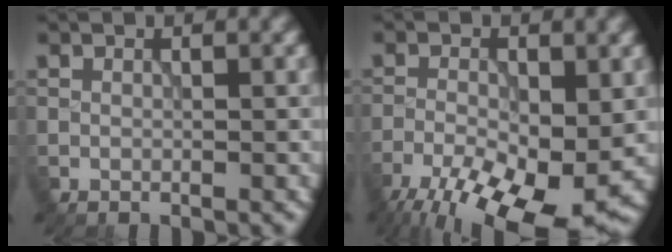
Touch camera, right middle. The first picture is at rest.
{"total": 12.0, "force": [-6.7, 4.2, 9.0], "torque": [-0.161, -0.025, -0.108]}